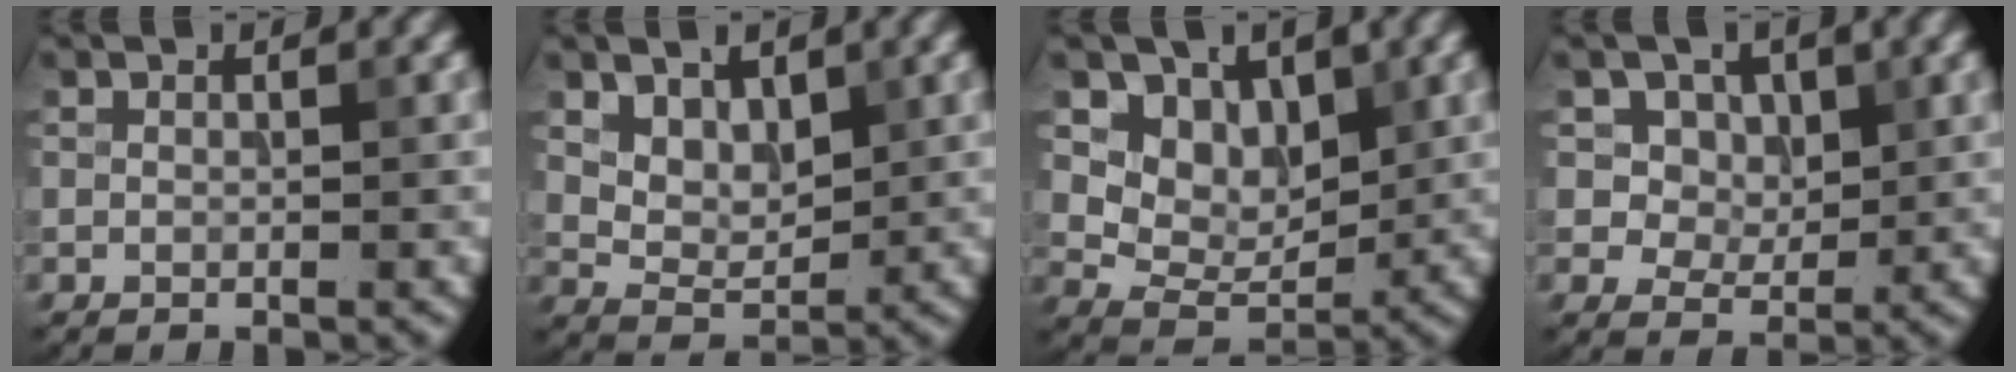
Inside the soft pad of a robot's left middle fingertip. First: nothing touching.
{"total": 4.1, "force": [2.2, 2.6, 2.4], "torque": [-0.059, -0.010, 0.054]}
{"total": 5.1, "force": [2.2, 3.7, 2.8], "torque": [-0.049, -0.014, 0.032]}
{"total": 6.5, "force": [3.2, 4.6, 3.3], "torque": [-0.067, -0.002, 0.045]}